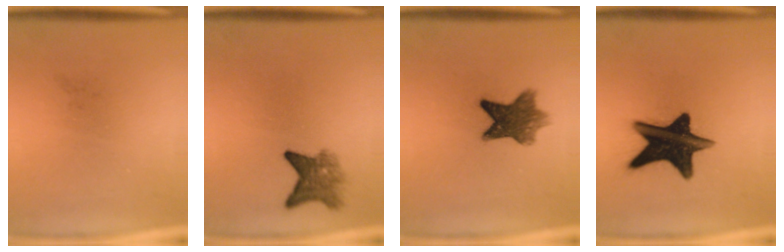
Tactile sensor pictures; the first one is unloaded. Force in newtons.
{"total": 4.5}
{"total": 8.1}
{"total": 16.0}